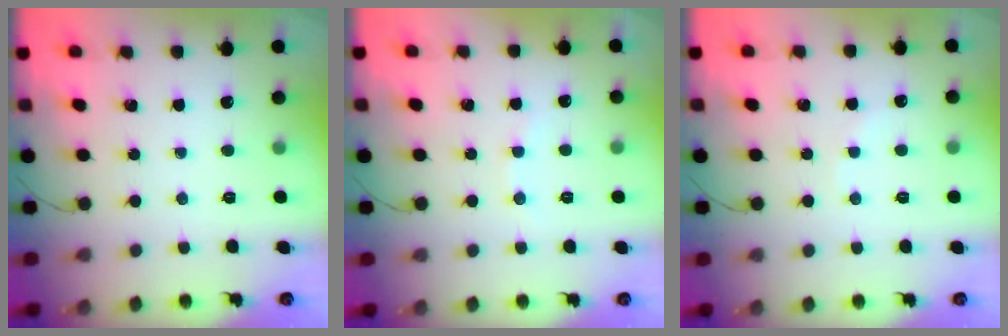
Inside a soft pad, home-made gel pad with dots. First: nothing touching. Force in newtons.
{"total": 4.1, "press": 4.0, "slide": 0.9}
{"total": 2.7, "press": 2.6, "slide": 0.5}